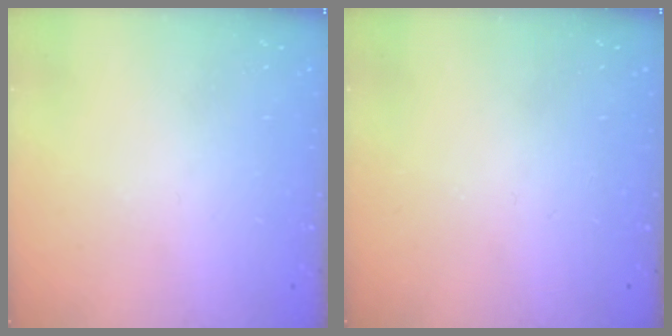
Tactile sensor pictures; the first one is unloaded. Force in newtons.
{"total": 0.0}